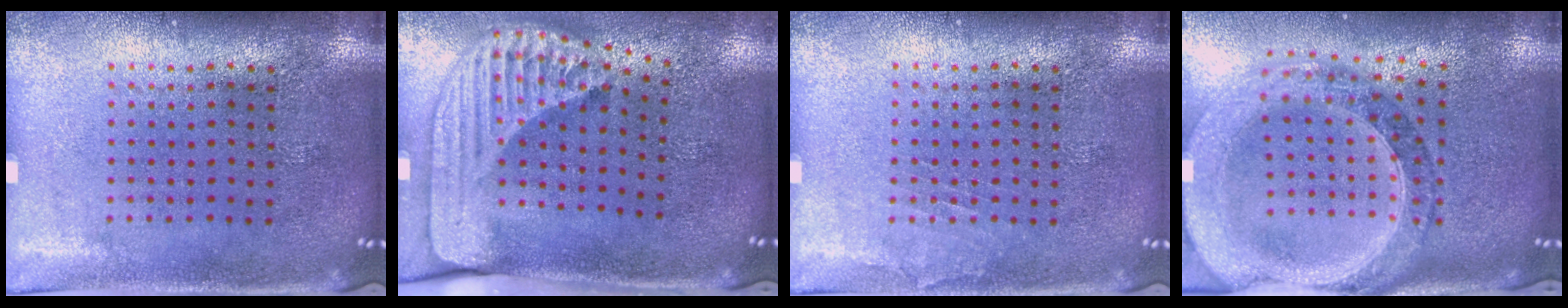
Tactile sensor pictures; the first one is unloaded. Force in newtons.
{"total": 2.4, "press": 1.8, "slide": 1.7}
{"total": 0.7, "press": 0.7, "slide": 0.1}
{"total": 1.9, "press": 1.8, "slide": 0.7}